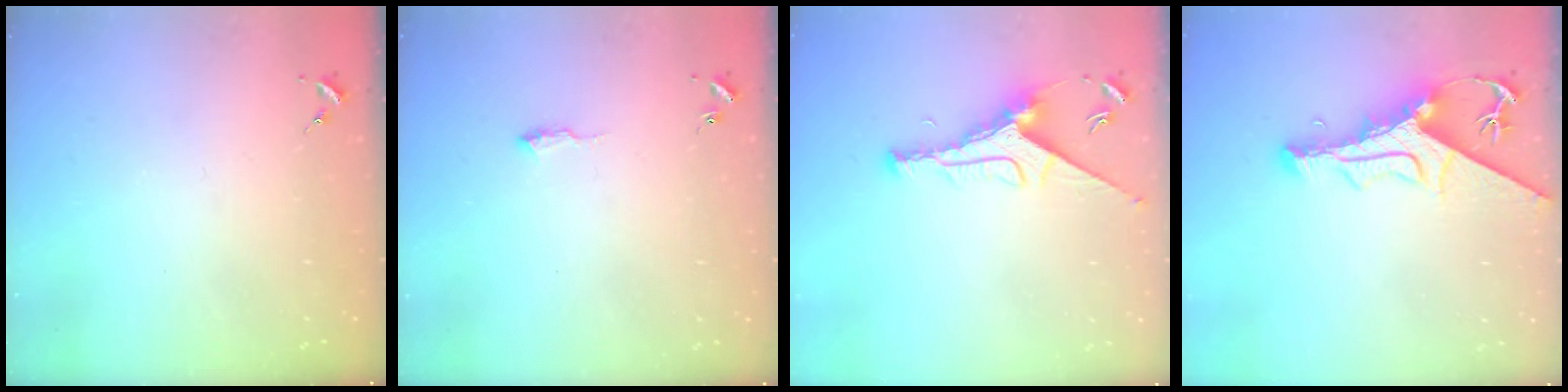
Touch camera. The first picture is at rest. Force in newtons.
{"total": 5.0, "press": 4.9, "slide": 0.6}
{"total": 10.6, "press": 10.5, "slide": 1.1}
{"total": 11.3, "press": 11.2, "slide": 1.1}